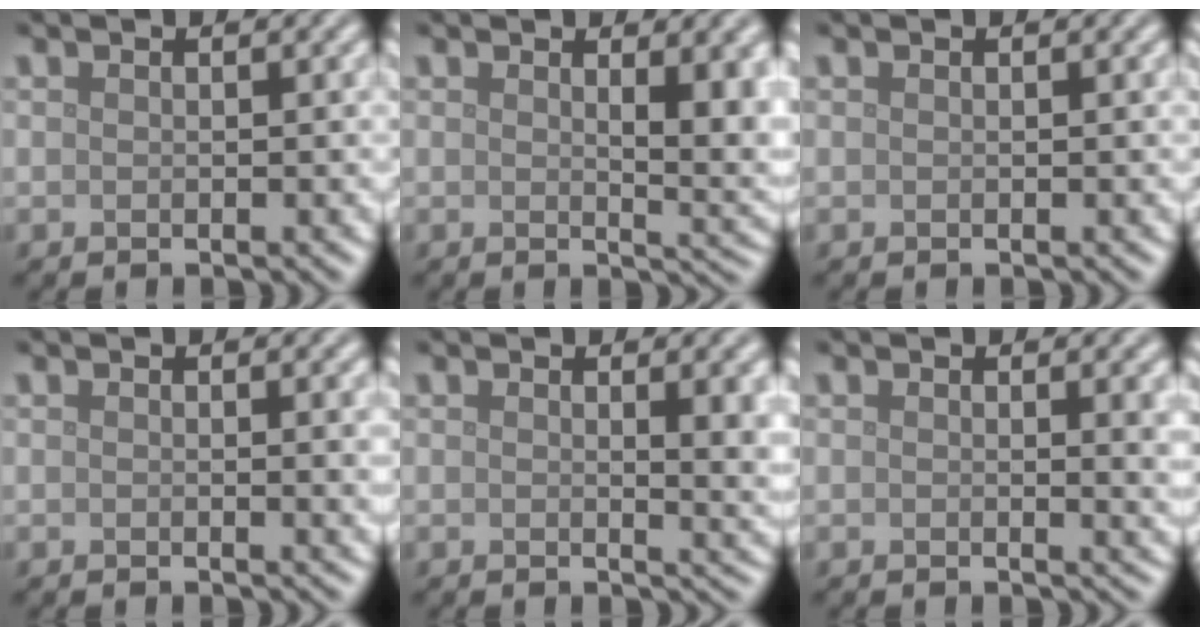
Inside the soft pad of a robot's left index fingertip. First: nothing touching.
{"total": 4.6, "force": [1.4, 1.5, 4.1], "torque": [-0.046, -0.005, 0.025]}
{"total": 0.0}
{"total": 1.8, "force": [0.3, 0.5, 1.7], "torque": [-0.016, 0.001, 0.001]}
{"total": 3.8, "force": [0.9, 1.2, 3.5], "torque": [-0.035, -0.001, 0.013]}
{"total": 2.8, "force": [0.7, 0.9, 2.6], "torque": [-0.021, -0.001, 0.008]}